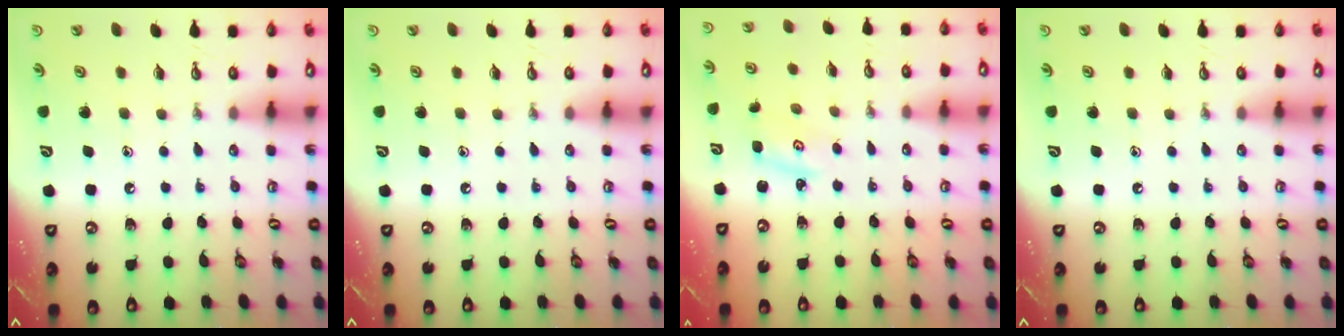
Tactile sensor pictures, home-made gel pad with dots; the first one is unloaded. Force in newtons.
{"total": 0.0}
{"total": 2.3, "press": 2.3, "slide": 0.3}
{"total": 0.0}